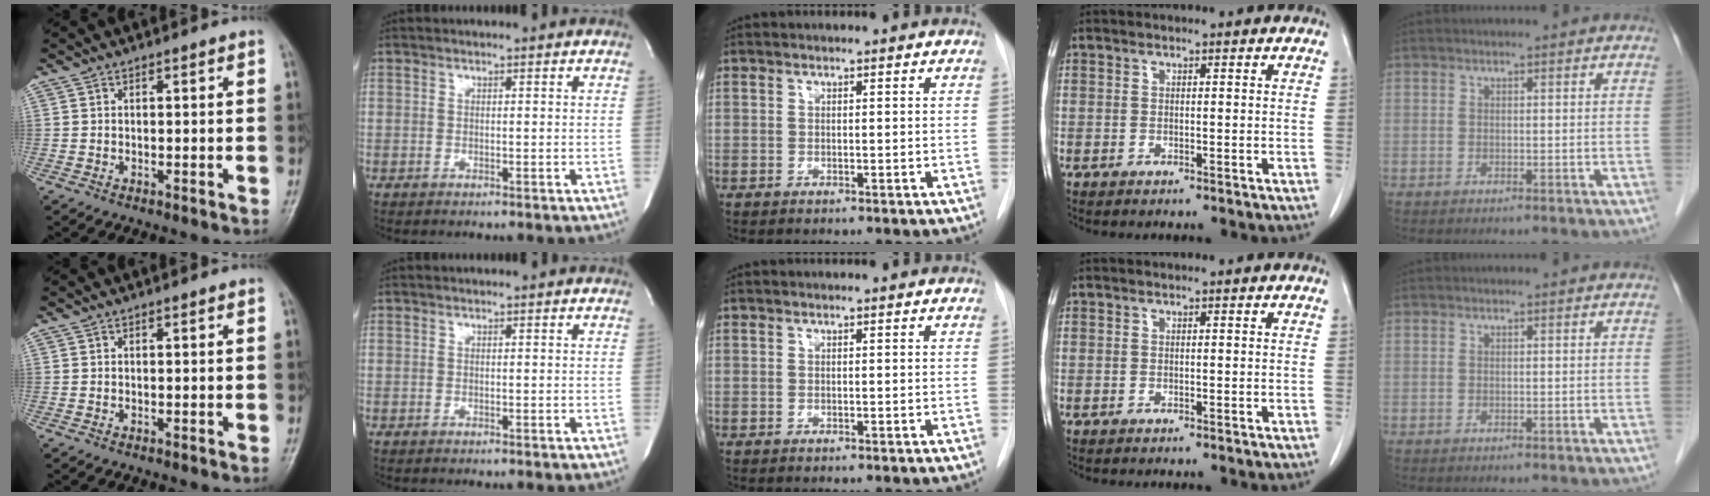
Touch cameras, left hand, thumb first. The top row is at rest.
{}